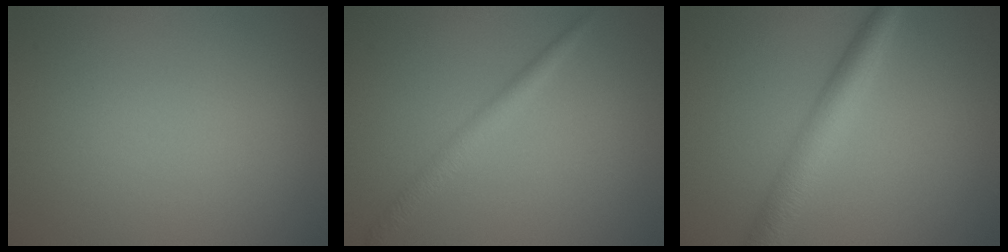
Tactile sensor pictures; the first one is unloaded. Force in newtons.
{"total": 2.0, "press": 2.0, "slide": 0.0}
{"total": 4.3, "press": 4.3, "slide": 0.0}